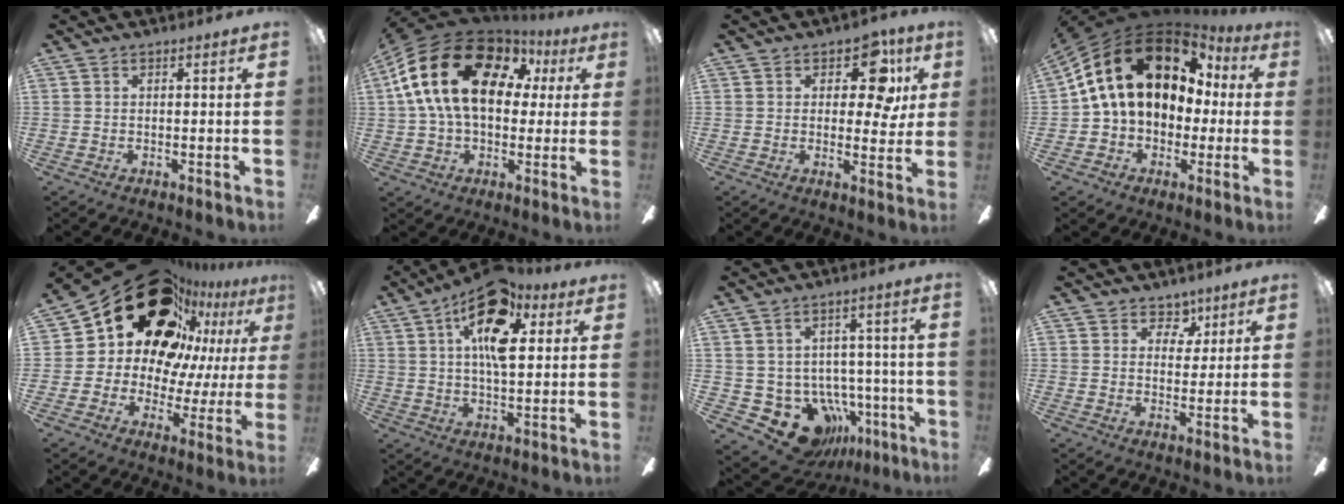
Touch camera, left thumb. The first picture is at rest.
{"total": 21.8, "force": [5.8, 14.3, 15.4], "torque": [-0.304, 0.003, 0.097]}
{"total": 11.2, "force": [4.5, 6.2, 8.2], "torque": [-0.100, -0.009, 0.072]}
{"total": 19.5, "force": [6.8, 13.7, 12.1], "torque": [-0.226, -0.013, 0.125]}
{"total": 25.1, "force": [15.1, 15.6, 12.6], "torque": [-0.212, -0.097, 0.294]}
{"total": 16.6, "force": [7.6, 7.6, 12.7], "torque": [-0.204, -0.016, 0.126]}
{"total": 14.2, "force": [-8.1, 9.4, 6.9], "torque": [-0.132, 0.040, -0.126]}
{"total": 5.5, "force": [3.4, 3.9, 2.0], "torque": [-0.012, -0.017, 0.055]}